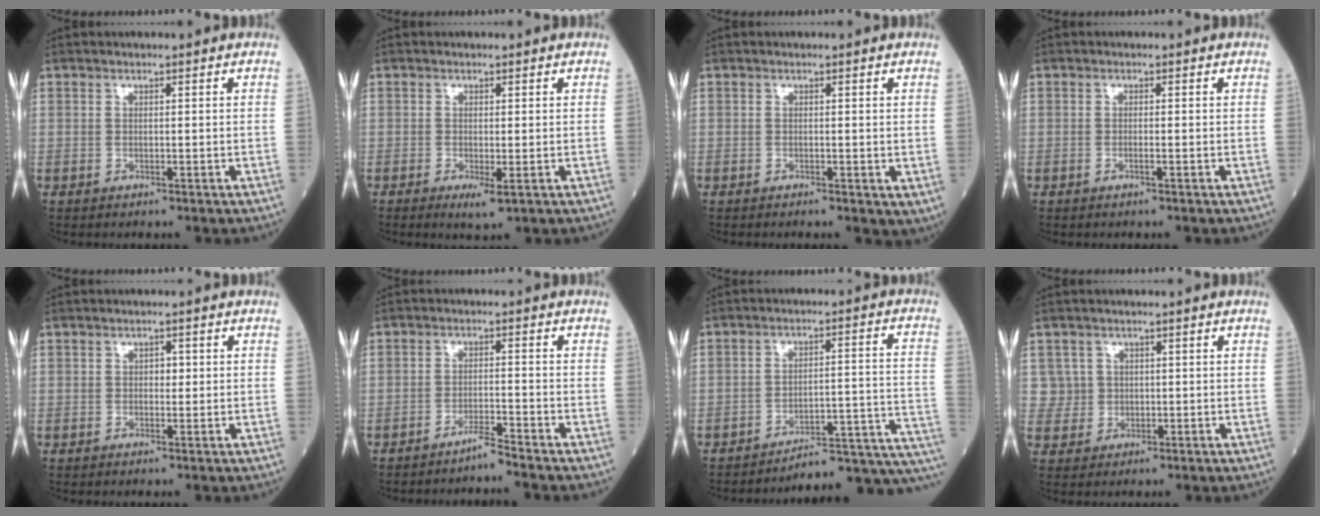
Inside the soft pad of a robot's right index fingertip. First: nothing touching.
{"total": 2.3, "force": [-0.9, 0.4, 2.1], "torque": [-0.033, -0.006, -0.012]}
{"total": 1.7, "force": [-0.2, 0.8, 1.5], "torque": [-0.021, -0.004, -0.003]}
{"total": 0.7, "force": [-0.3, 0.0, 0.6], "torque": [-0.015, 0.000, -0.006]}
{"total": 1.5, "force": [0.1, 0.9, 1.1], "torque": [-0.013, 0.003, 0.001]}
{"total": 2.9, "force": [-2.6, -0.9, 0.7], "torque": [-0.011, -0.009, -0.050]}
{"total": 13.0, "force": [-12.7, 0.0, 3.1], "torque": [-0.017, 0.053, -0.170]}
{"total": 3.1, "force": [0.9, 3.0, -0.3], "torque": [0.018, 0.005, 0.014]}